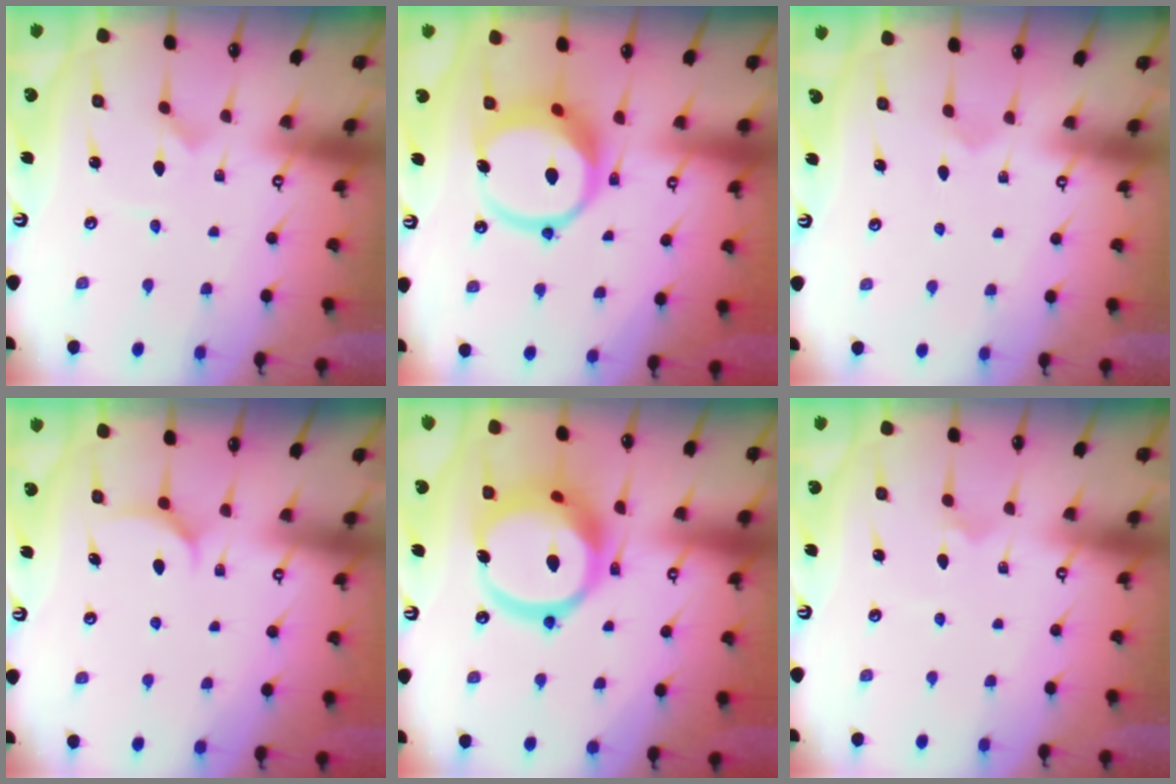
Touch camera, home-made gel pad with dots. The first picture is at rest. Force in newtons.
{"total": 13.3, "press": 13.1, "slide": 1.9}
{"total": 2.8, "press": 2.8, "slide": 0.3}
{"total": 6.5, "press": 6.5, "slide": 0.6}
{"total": 19.7, "press": 19.6, "slide": 2.1}
{"total": 2.7, "press": 2.6, "slide": 0.5}